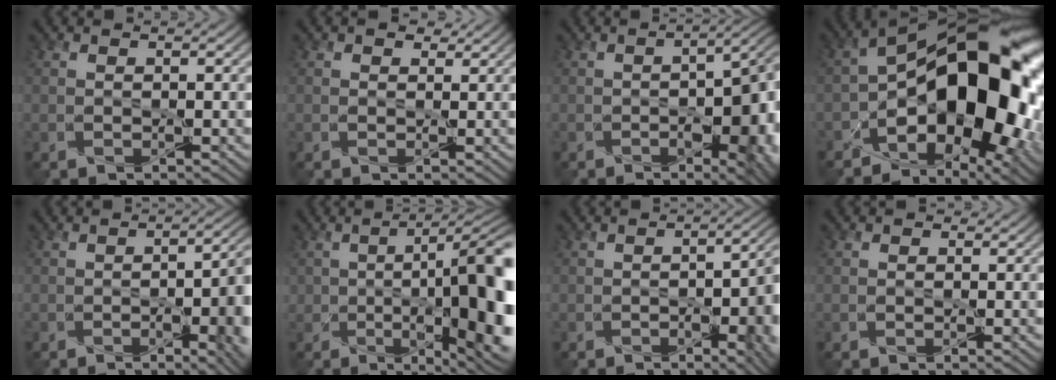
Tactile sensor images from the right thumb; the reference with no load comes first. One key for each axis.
{"total": 1.6, "fx": 1.0, "fy": 1.0, "fz": 0.8, "tx": -0.014, "ty": -0.001, "tz": 0.015}
{"total": 10.6, "fx": -3.4, "fy": 4.5, "fz": 8.9, "tx": -0.112, "ty": -0.026, "tz": -0.035}
{"total": 19.0, "fx": -4.2, "fy": 10.5, "fz": 15.3, "tx": -0.204, "ty": -0.004, "tz": -0.064}
{"total": 8.3, "fx": -2.6, "fy": 2.6, "fz": 7.5, "tx": -0.086, "ty": -0.018, "tz": -0.027}
{"total": 14.9, "fx": -2.5, "fy": 5.3, "fz": 13.8, "tx": -0.166, "ty": -0.009, "tz": -0.043}
{"total": 7.1, "fx": -2.5, "fy": 2.3, "fz": 6.2, "tx": -0.073, "ty": -0.016, "tz": -0.029}
{"total": 0.6, "fx": 0.2, "fy": 0.5, "fz": 0.2, "tx": -0.003, "ty": 0.000, "tz": 0.002}